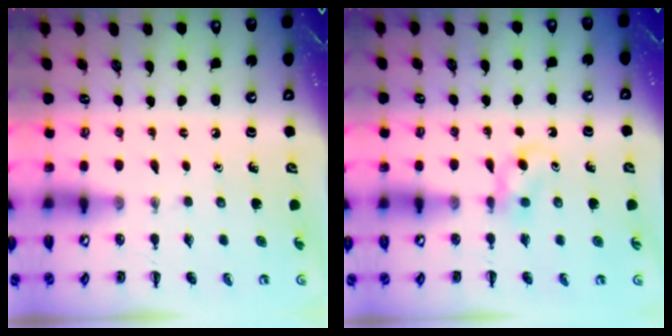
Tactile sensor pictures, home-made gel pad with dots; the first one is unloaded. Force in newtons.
{"total": 2.5, "press": 2.3, "slide": 1.1}